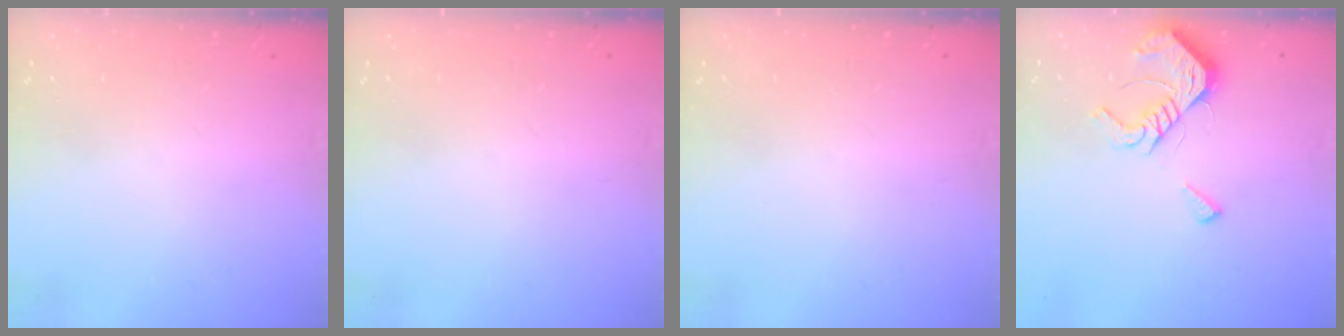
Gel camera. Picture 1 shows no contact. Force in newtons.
{"total": 0.0}
{"total": 0.0}
{"total": 10.4, "press": 10.4, "slide": 1.1}